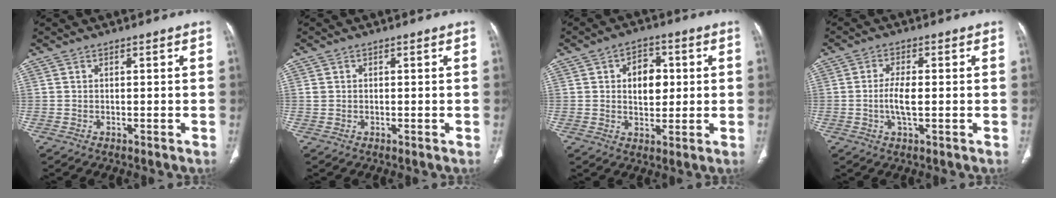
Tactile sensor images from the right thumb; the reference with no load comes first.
{"total": 1.0, "force": [0.1, 0.9, 0.4], "torque": [-0.005, 0.002, 0.006]}
{"total": 7.7, "force": [1.2, 5.4, 5.5], "torque": [-0.044, 0.001, 0.017]}
{"total": 4.7, "force": [-0.5, 1.6, 4.3], "torque": [-0.093, -0.001, -0.012]}